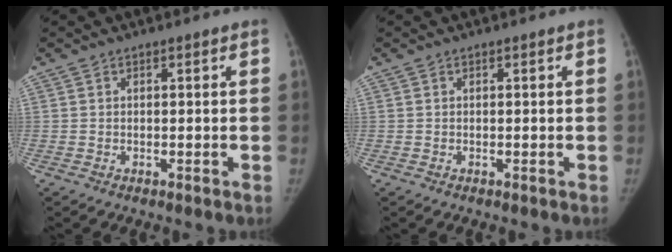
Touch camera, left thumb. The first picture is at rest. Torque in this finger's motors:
{"motor_torque": [0.06, -0.03, 0.22, -0.17, 0.01]}